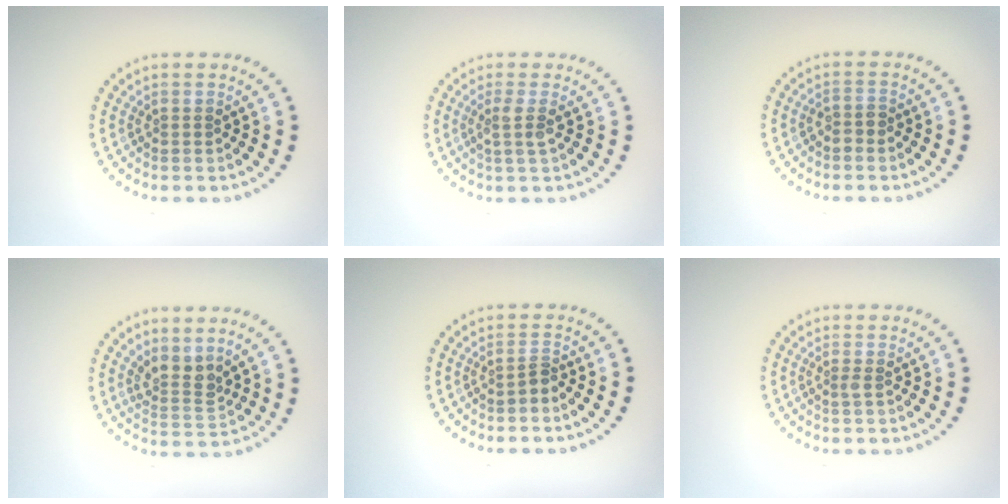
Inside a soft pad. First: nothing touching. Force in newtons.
{"total": 1.8, "press": 1.4, "slide": 1.2}
{"total": 1.3, "press": 1.2, "slide": 0.6}
{"total": 2.6, "press": 2.0, "slide": 1.7}
{"total": 0.8, "press": 0.5, "slide": 0.7}
{"total": 0.6, "press": 0.5, "slide": 0.3}